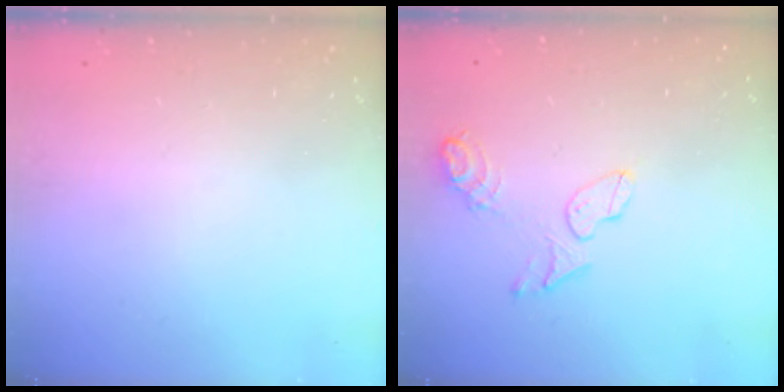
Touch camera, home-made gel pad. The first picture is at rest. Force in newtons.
{"total": 10.5, "press": 9.0, "slide": 5.6}